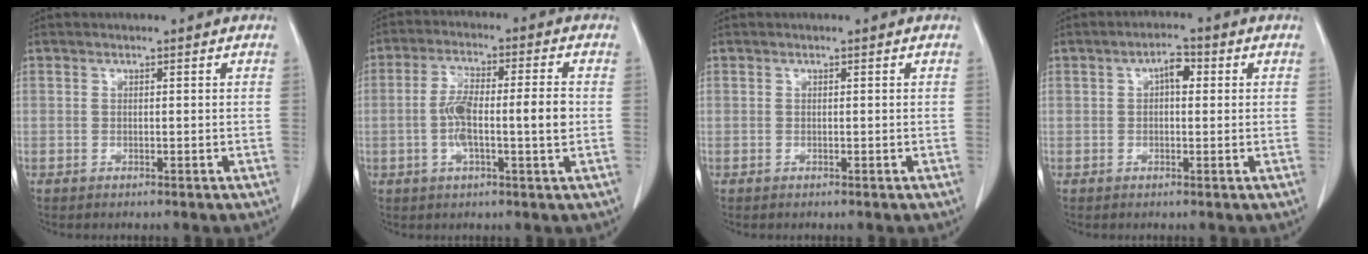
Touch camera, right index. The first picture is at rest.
{"total": 9.1, "force": [-0.9, 1.4, 8.9], "torque": [-0.167, 0.016, -0.018]}
{"total": 0.0}
{"total": 3.2, "force": [0.7, 1.5, 2.7], "torque": [-0.045, 0.012, 0.008]}